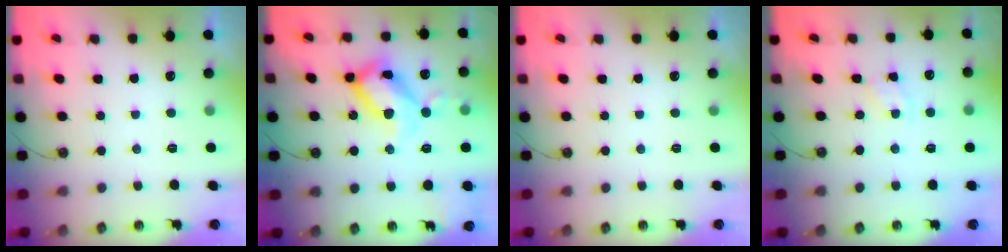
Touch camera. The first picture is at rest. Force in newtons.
{"total": 20.9, "press": 20.8, "slide": 2.2}
{"total": 0.0}
{"total": 2.2, "press": 2.2, "slide": 0.3}